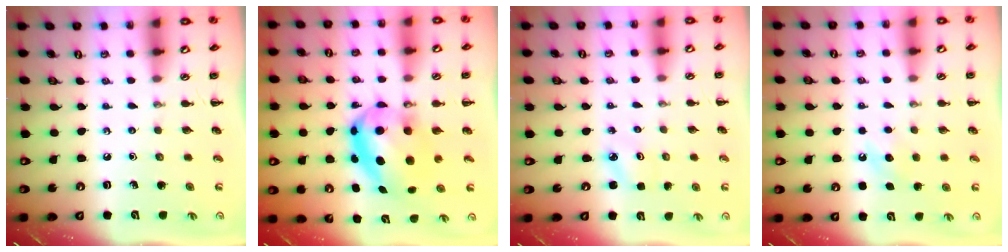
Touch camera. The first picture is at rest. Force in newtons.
{"total": 9.7, "press": 9.4, "slide": 2.1}
{"total": 2.4, "press": 2.3, "slide": 0.7}
{"total": 5.7, "press": 5.5, "slide": 1.6}